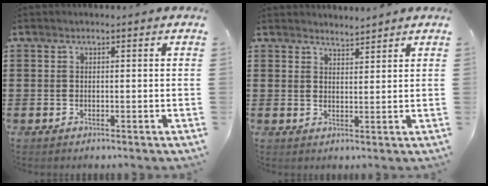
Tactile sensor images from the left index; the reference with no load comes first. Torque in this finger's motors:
{"motor_torque": [-0.02, 0.00, -0.04, -0.02]}